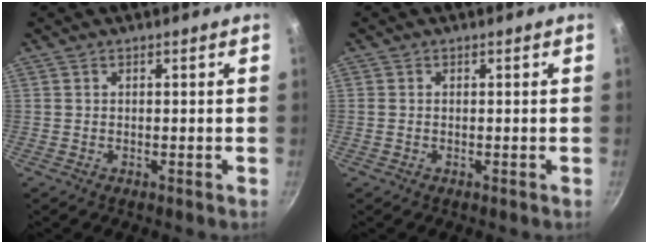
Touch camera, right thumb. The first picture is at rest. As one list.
[{"total": 0.6, "force": [0.0, 0.4, 0.5], "torque": [-0.010, 0.002, -0.001]}]